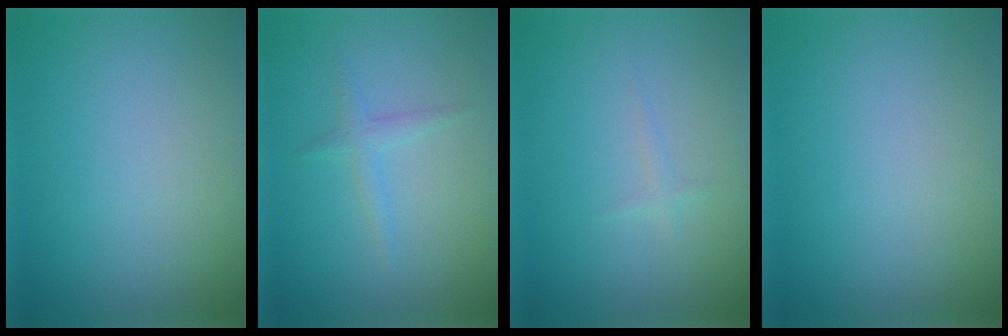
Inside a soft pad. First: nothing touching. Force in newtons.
{"total": 0.7, "press": 0.6, "slide": 0.1}
{"total": 0.7, "press": 0.6, "slide": 0.1}
{"total": 0.0}